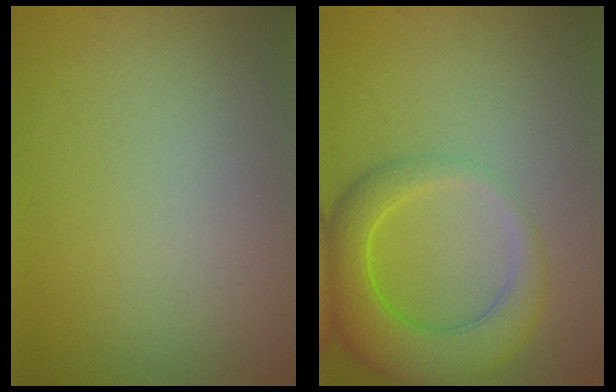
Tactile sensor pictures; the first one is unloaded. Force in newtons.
{"total": 6.4, "press": 6.4, "slide": 0.4}